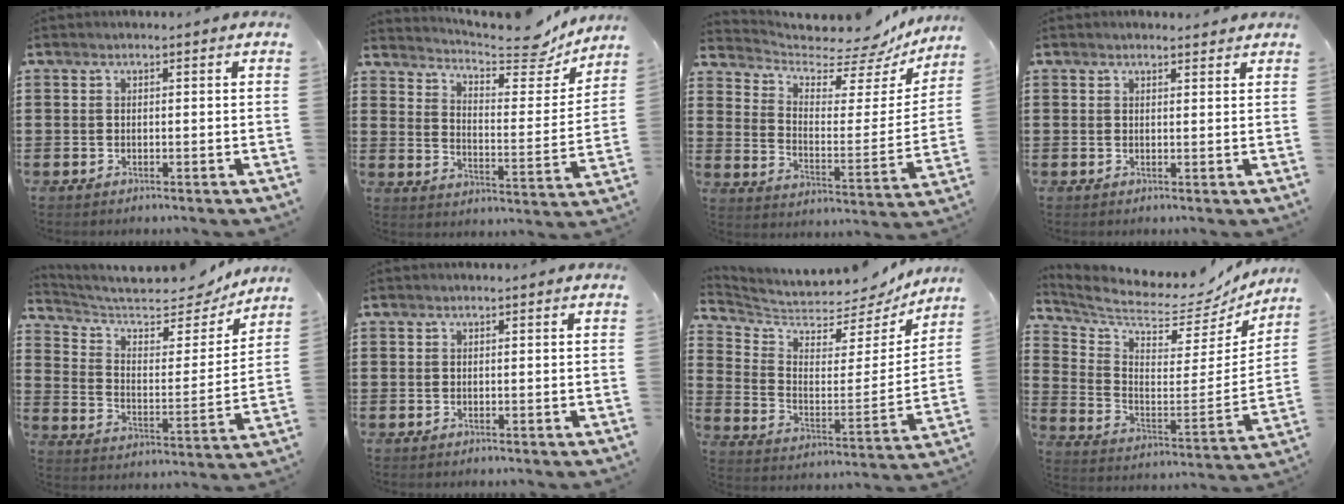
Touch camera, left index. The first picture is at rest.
{"total": 7.9, "force": [7.2, 1.2, 2.9], "torque": [-0.056, -0.063, 0.119]}
{"total": 6.7, "force": [5.9, 1.9, 2.5], "torque": [-0.071, -0.049, 0.099]}
{"total": 1.4, "force": [1.3, 0.6, 0.0], "torque": [-0.003, 0.002, 0.026]}
{"total": 7.5, "force": [6.3, 2.3, 3.4], "torque": [-0.081, -0.044, 0.101]}
{"total": 0.0}
{"total": 4.9, "force": [4.6, 1.5, 0.7], "torque": [-0.046, -0.047, 0.076]}
{"total": 5.4, "force": [5.2, 0.8, 1.4], "torque": [-0.060, -0.064, 0.083]}